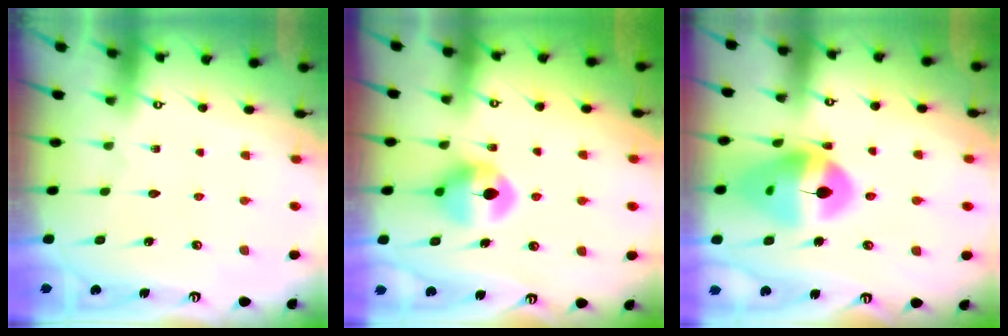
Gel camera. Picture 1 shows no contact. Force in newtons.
{"total": 9.7, "press": 9.7, "slide": 0.4}
{"total": 17.1, "press": 17.0, "slide": 1.9}